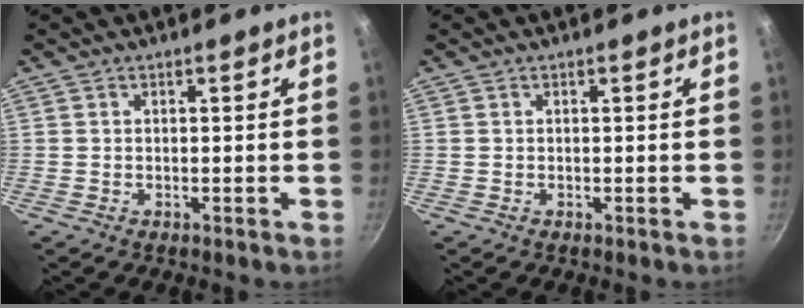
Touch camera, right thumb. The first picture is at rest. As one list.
[{"total": 0.0}]